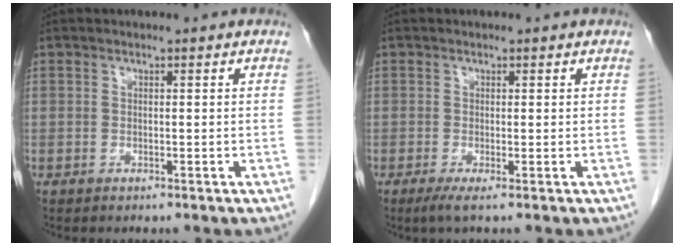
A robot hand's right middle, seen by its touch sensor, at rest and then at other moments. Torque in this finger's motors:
{"motor_torque": [0.74, -0.39, 0.15, 0.04]}